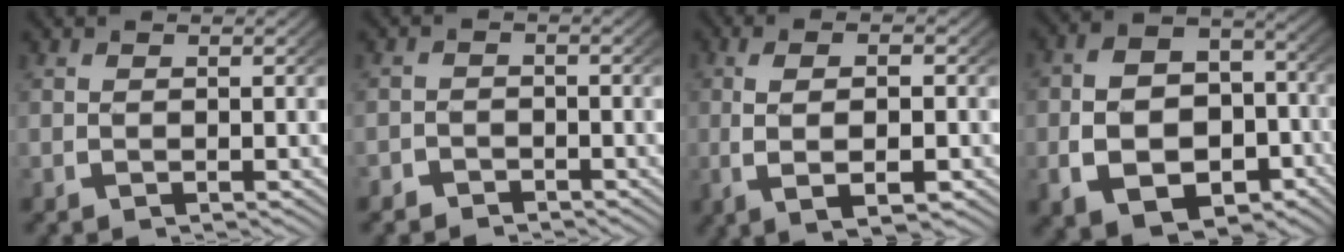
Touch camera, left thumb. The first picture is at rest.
{"total": 2.2, "force": [-1.9, 1.1, -0.1], "torque": [0.008, -0.012, -0.032]}
{"total": 6.0, "force": [-0.6, 2.5, 5.4], "torque": [-0.103, -0.005, -0.002]}
{"total": 11.3, "force": [-2.5, 8.1, 7.5], "torque": [-0.136, -0.033, -0.023]}